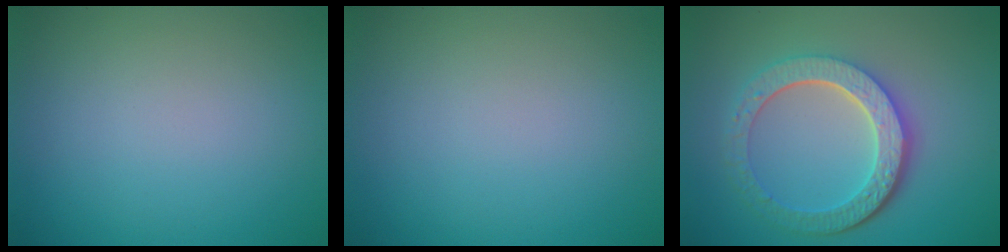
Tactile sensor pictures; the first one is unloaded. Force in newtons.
{"total": 0.0}
{"total": 6.1, "press": 4.6, "slide": 4.0}